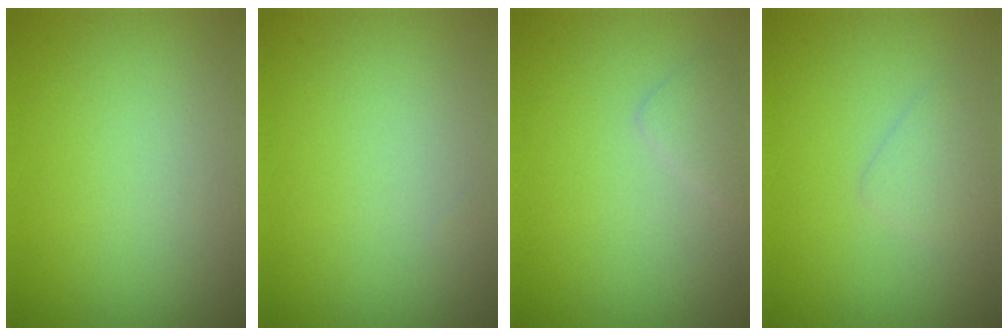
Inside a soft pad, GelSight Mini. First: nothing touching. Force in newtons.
{"total": 0.0}
{"total": 1.2, "press": 1.2, "slide": 0.1}
{"total": 1.3, "press": 1.3, "slide": 0.1}